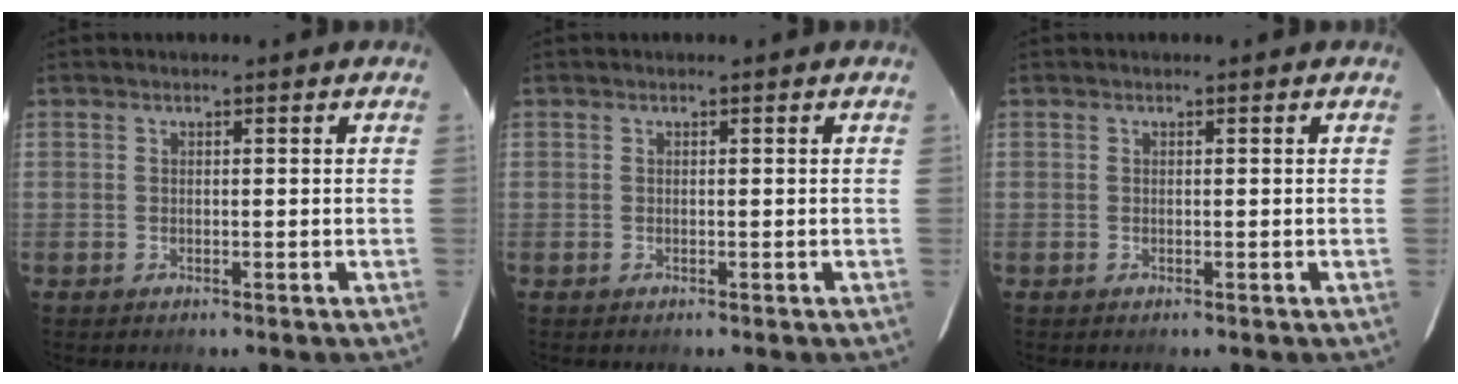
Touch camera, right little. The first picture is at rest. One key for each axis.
{"total": 0.0}
{"total": 0.0}